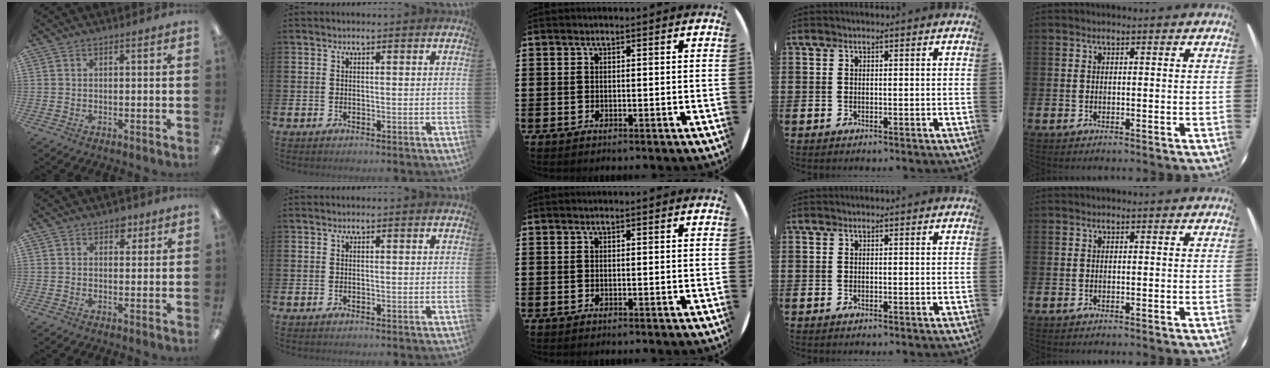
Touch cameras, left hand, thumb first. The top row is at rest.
{"thumb": {"total": 3.2, "force": [2.0, 2.1, 1.4], "torque": [-0.008, -0.005, 0.031]}}